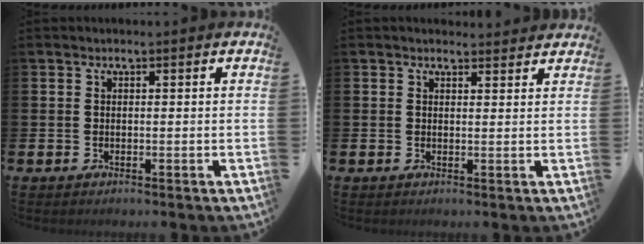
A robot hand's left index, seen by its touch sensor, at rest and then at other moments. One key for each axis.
{"total": 1.4, "fx": 1.4, "fy": 0.3, "fz": -0.1, "tx": 0.005, "ty": -0.004, "tz": 0.025}